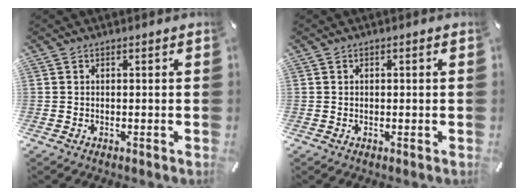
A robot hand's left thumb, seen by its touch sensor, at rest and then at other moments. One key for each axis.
{"total": 0.5, "fx": 0.0, "fy": 0.4, "fz": 0.3, "tx": -0.006, "ty": 0.002, "tz": 0.000}